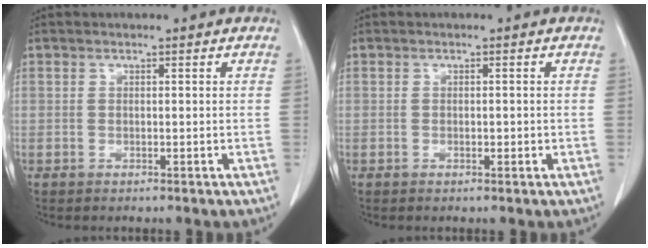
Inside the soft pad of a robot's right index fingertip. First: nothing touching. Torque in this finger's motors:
{"motor_torque": [-0.06, 0.05, -0.02, 0.00]}